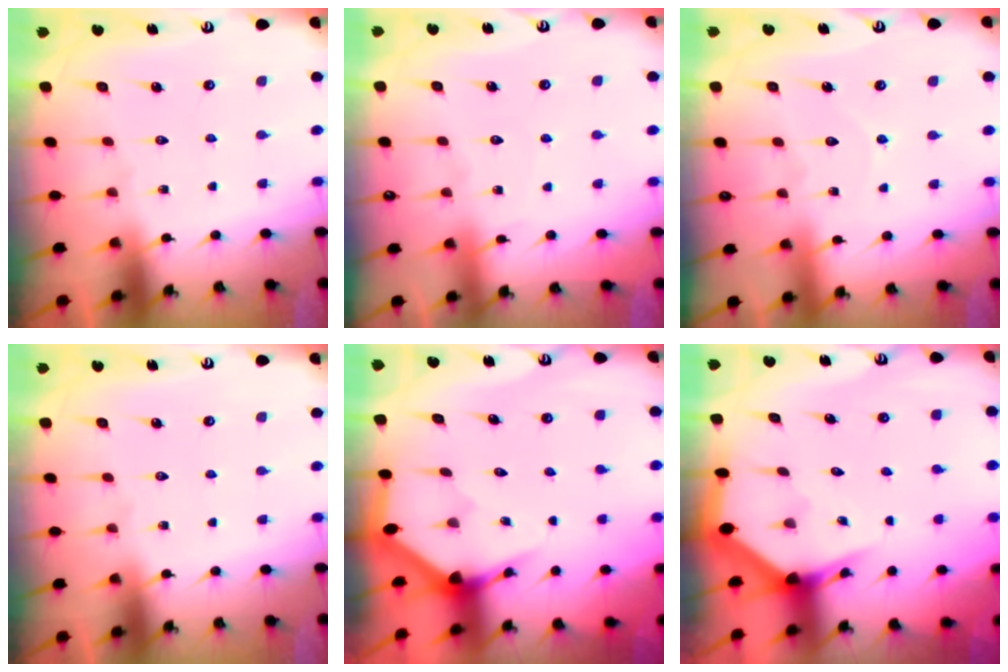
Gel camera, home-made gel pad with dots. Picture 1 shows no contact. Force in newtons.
{"total": 2.7, "press": 2.6, "slide": 0.4}
{"total": 4.8, "press": 4.7, "slide": 0.4}
{"total": 0.0}
{"total": 3.4, "press": 3.4, "slide": 0.1}
{"total": 2.9, "press": 2.9, "slide": 0.2}